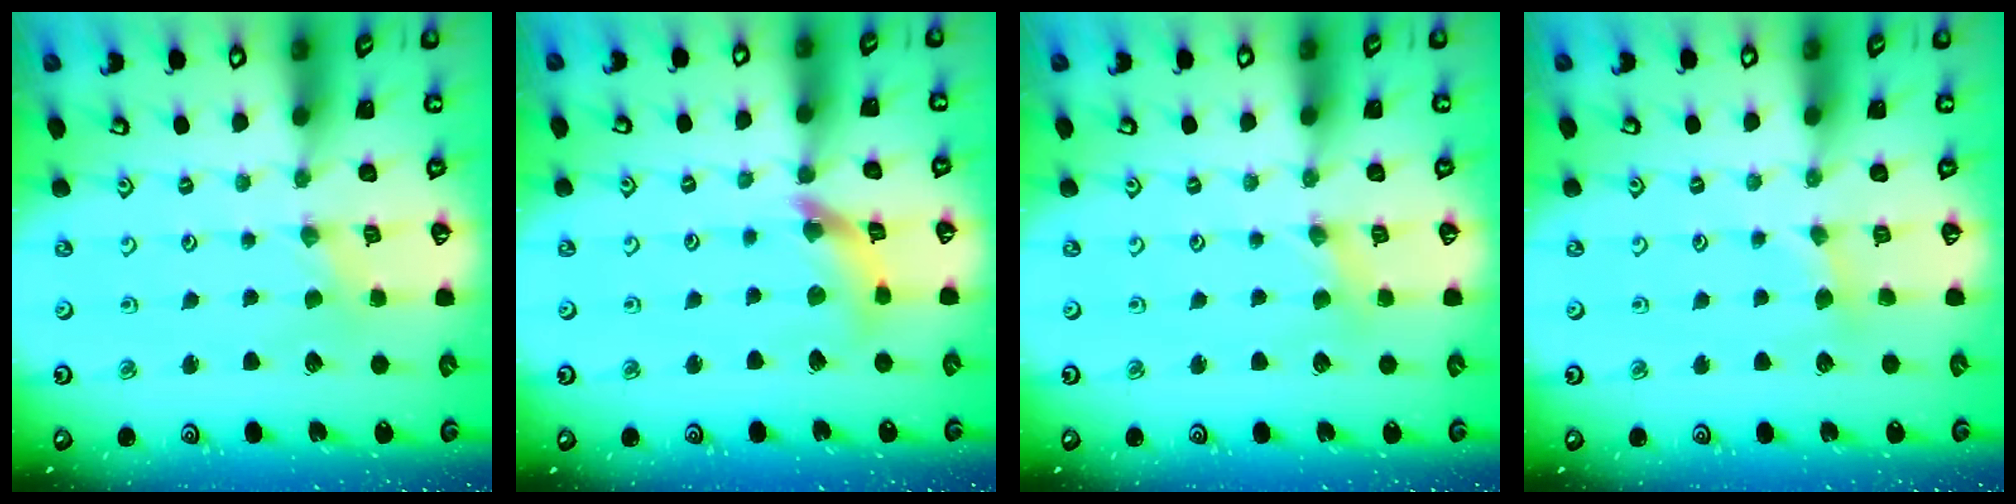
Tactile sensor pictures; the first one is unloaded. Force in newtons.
{"total": 10.3, "press": 10.2, "slide": 1.2}
{"total": 2.8, "press": 2.8, "slide": 0.3}
{"total": 2.1, "press": 2.0, "slide": 0.4}